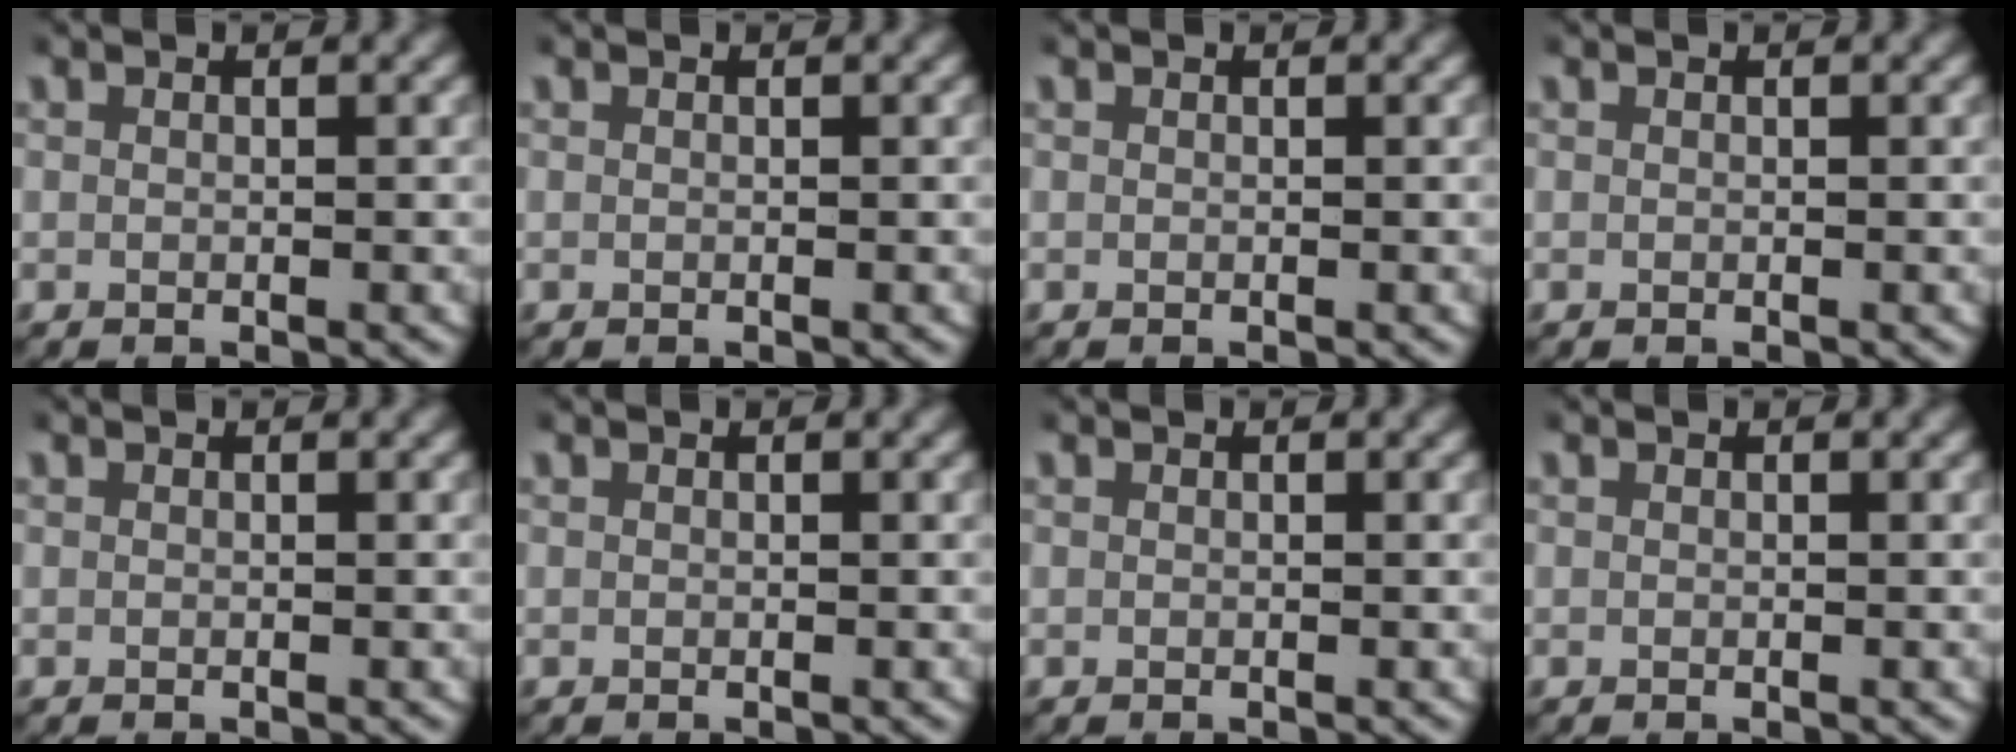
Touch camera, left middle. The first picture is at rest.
{"total": 0.0}
{"total": 0.0}
{"total": 0.0}
{"total": 0.0}
{"total": 0.0}
{"total": 0.0}
{"total": 0.0}